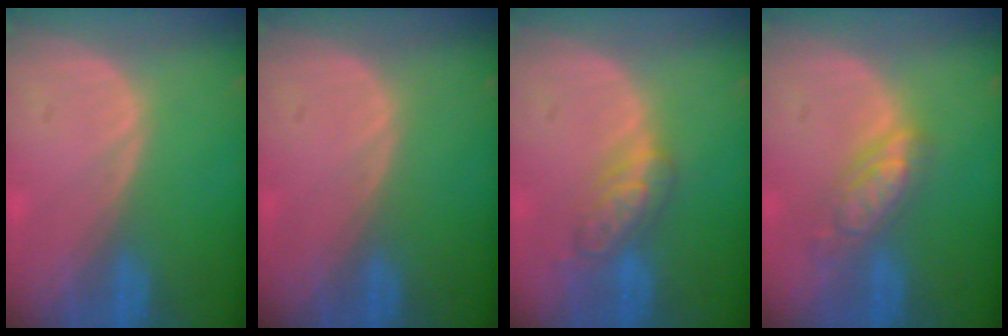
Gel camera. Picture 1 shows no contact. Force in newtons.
{"total": 0.0}
{"total": 5.2, "press": 5.1, "slide": 1.0}
{"total": 5.6, "press": 5.1, "slide": 2.4}